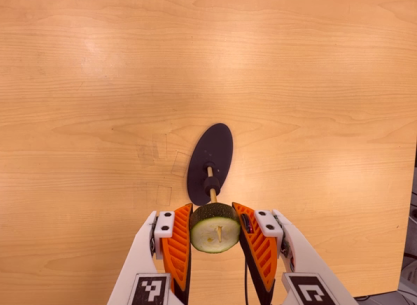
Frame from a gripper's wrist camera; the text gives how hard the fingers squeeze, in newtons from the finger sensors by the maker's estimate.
{"total": 10.5, "left": 10.5, "right": 10.6}